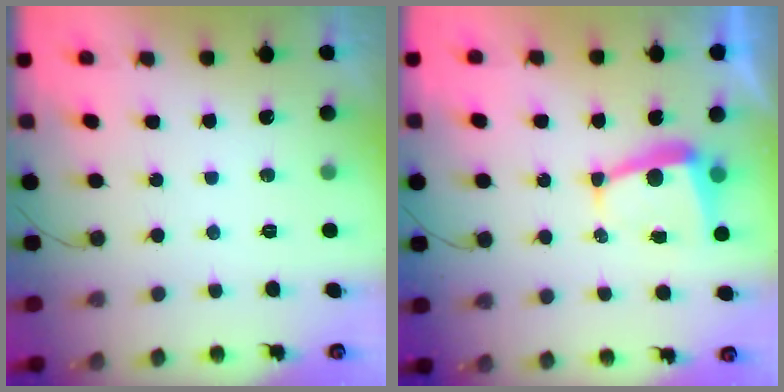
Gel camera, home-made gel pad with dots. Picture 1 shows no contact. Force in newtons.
{"total": 7.2, "press": 7.1, "slide": 1.0}